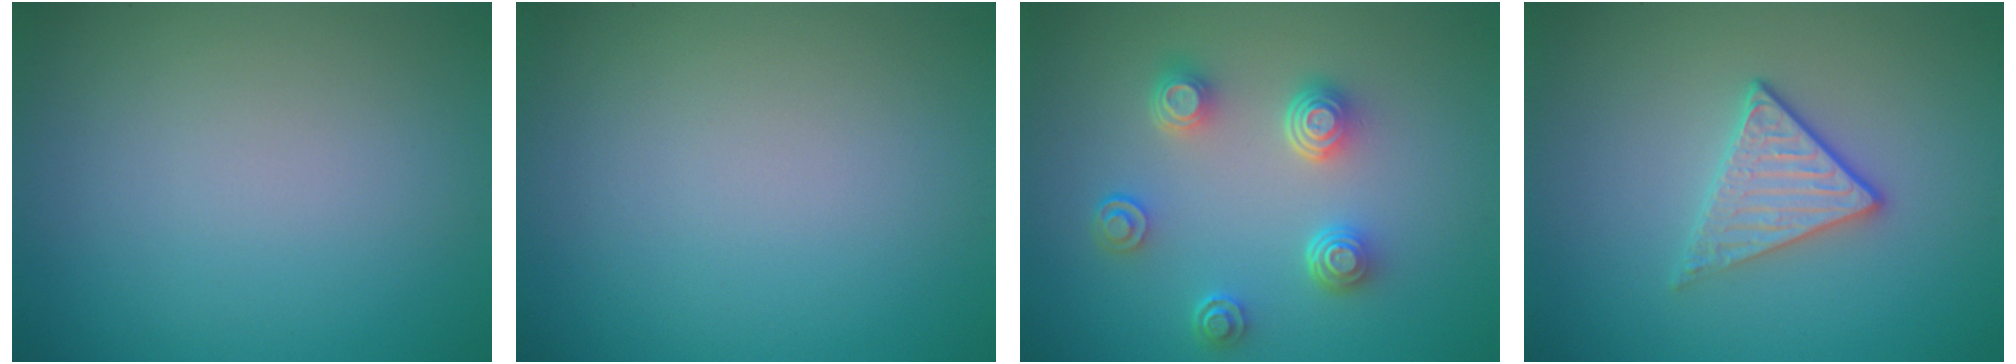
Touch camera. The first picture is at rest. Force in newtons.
{"total": 0.0}
{"total": 4.3, "press": 3.2, "slide": 2.8}
{"total": 3.0, "press": 2.7, "slide": 1.2}